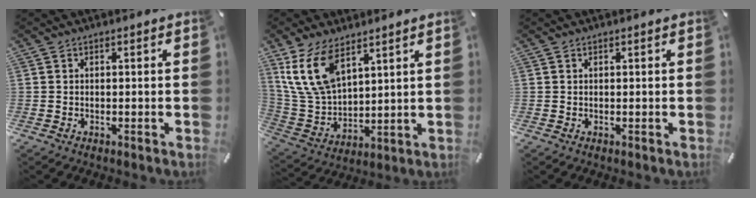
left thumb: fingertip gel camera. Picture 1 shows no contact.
{"total": 13.6, "force": [8.0, 7.6, 8.0], "torque": [-0.208, -0.027, 0.149]}
{"total": 0.0}